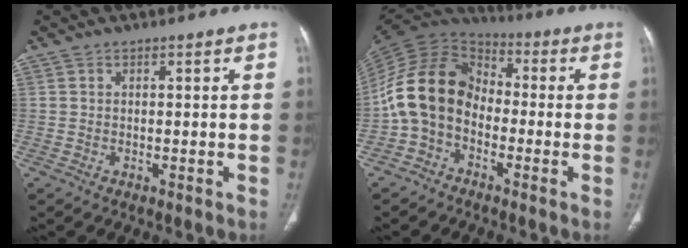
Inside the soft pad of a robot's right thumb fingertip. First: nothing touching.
{"total": 13.5, "force": [-3.2, 10.0, 8.5], "torque": [-0.156, 0.057, -0.078]}